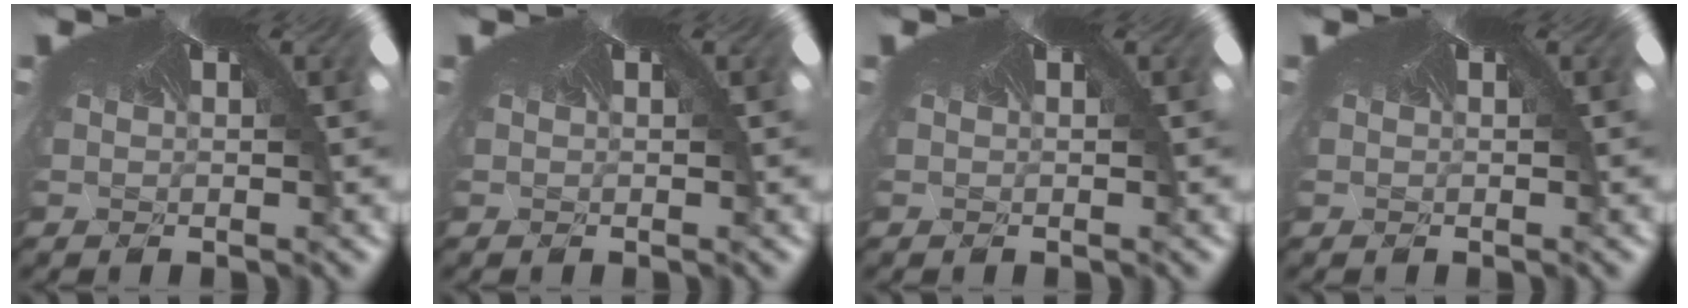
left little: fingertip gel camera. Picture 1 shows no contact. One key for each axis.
{"total": 0.0}
{"total": 0.0}
{"total": 0.0}